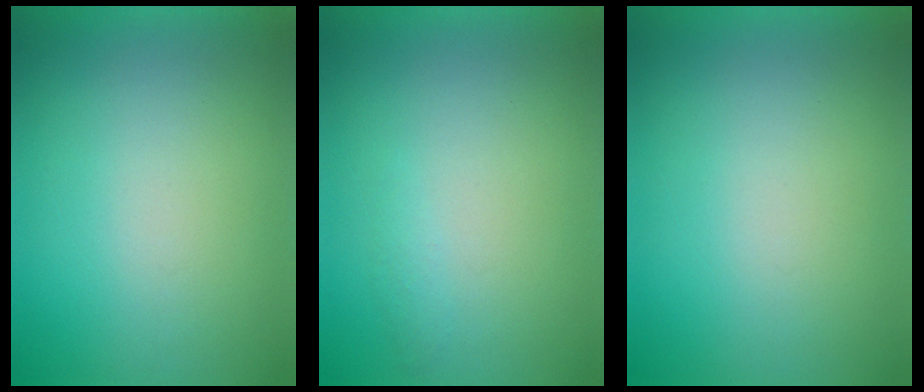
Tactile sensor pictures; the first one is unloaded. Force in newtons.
{"total": 1.2}
{"total": 0.0}